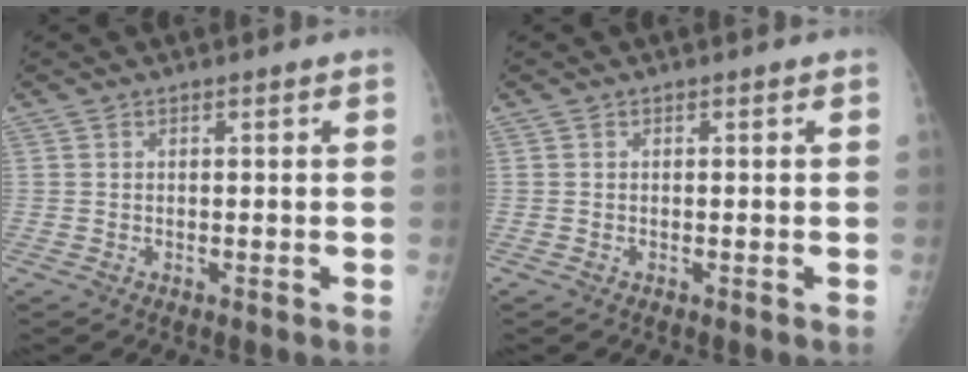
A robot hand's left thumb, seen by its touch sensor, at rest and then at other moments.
{"total": 0.0}